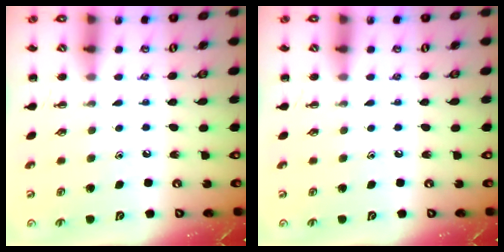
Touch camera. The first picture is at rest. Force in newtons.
{"total": 0.0}